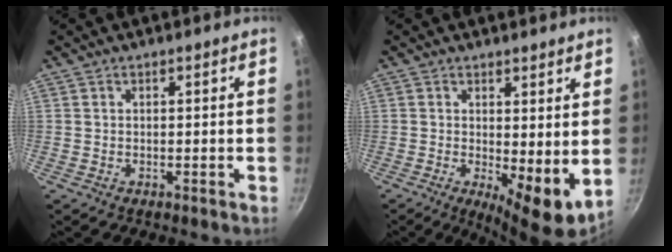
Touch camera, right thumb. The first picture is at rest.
{"total": 7.8, "force": [0.8, 2.8, 7.2], "torque": [-0.101, -0.023, 0.016]}